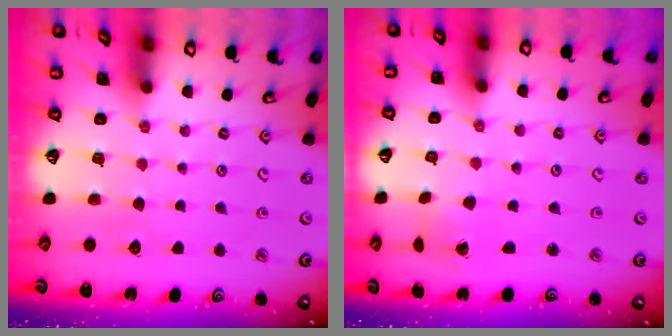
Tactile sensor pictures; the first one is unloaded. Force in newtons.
{"total": 2.1, "press": 2.1, "slide": 0.3}